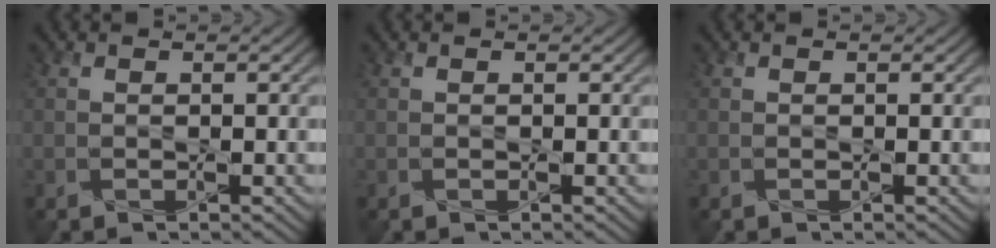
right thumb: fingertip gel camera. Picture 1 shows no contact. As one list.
[{"total": 0.0}, {"total": 0.0}]